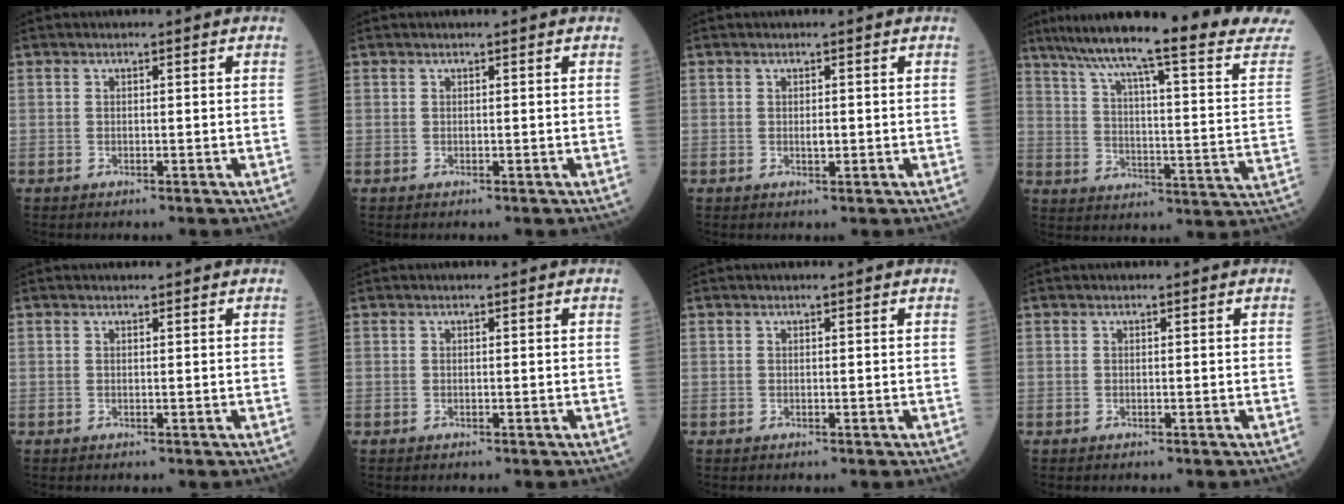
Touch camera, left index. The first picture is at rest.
{"total": 0.0}
{"total": 0.9, "force": [0.0, 0.3, 0.8], "torque": [-0.013, -0.003, 0.001]}
{"total": 27.6, "force": [23.7, -0.8, 14.1], "torque": [-0.221, -0.066, 0.313]}
{"total": 0.6, "force": [0.6, 0.0, 0.2], "torque": [-0.005, 0.004, 0.009]}
{"total": 0.0}
{"total": 0.0}
{"total": 0.0}